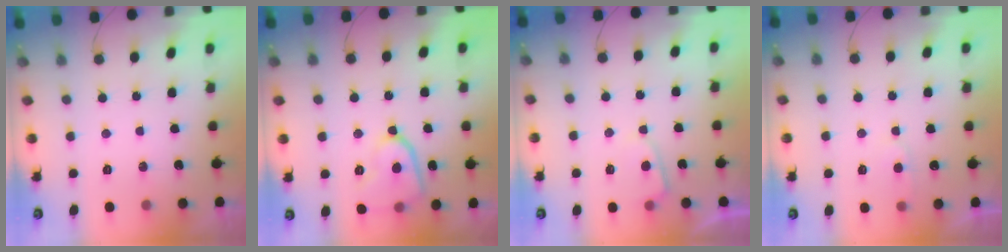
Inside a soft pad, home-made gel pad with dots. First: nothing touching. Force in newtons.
{"total": 11.6, "press": 11.4, "slide": 1.5}
{"total": 2.1, "press": 2.1, "slide": 0.3}
{"total": 4.2, "press": 4.2, "slide": 0.4}